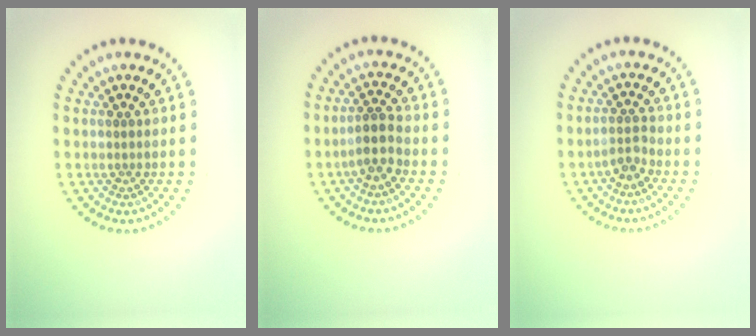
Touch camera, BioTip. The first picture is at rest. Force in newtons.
{"total": 2.5, "press": 2.1, "slide": 1.3}
{"total": 1.6, "press": 1.3, "slide": 0.9}